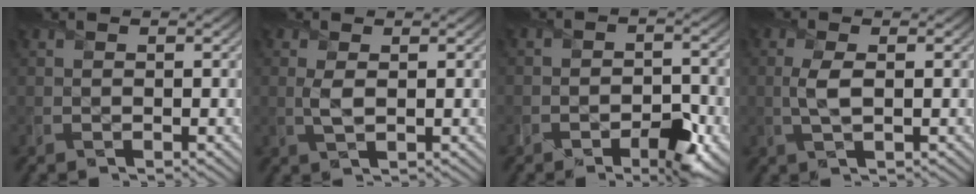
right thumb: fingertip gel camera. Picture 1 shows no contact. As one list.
[{"total": 2.1, "force": [0.4, 0.9, 1.8], "torque": [-0.049, 0.002, 0.007]}, {"total": 5.3, "force": [-2.9, 2.6, 3.6], "torque": [-0.049, -0.002, -0.047]}, {"total": 2.7, "force": [0.2, 0.9, 2.6], "torque": [-0.065, 0.003, 0.002]}]